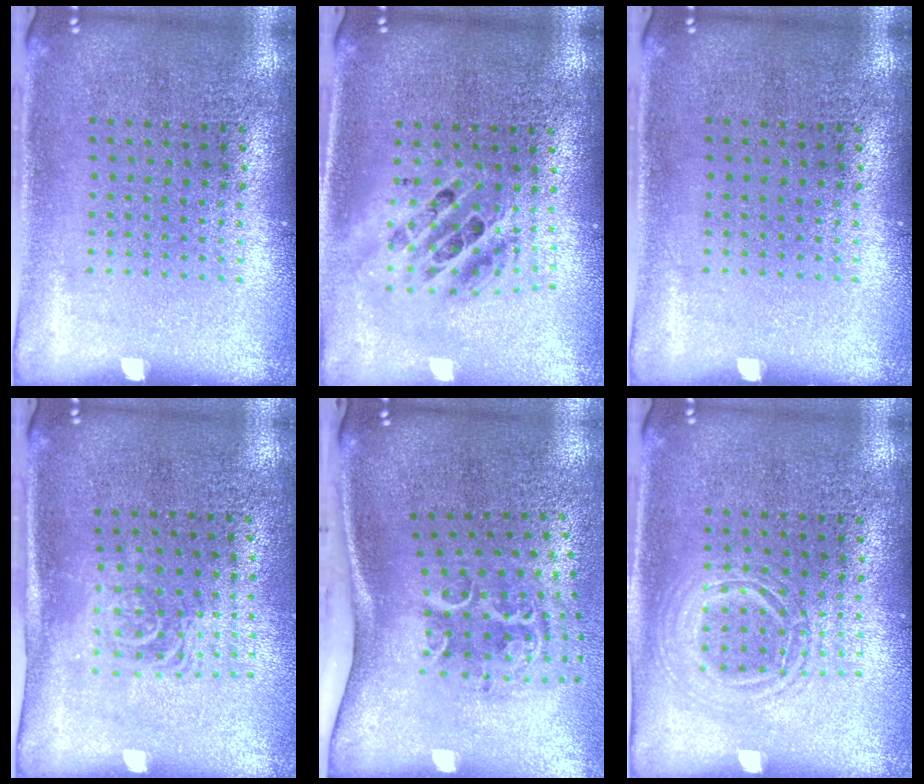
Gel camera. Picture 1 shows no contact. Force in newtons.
{"total": 1.8, "press": 1.5, "slide": 1.1}
{"total": 0.0}
{"total": 1.7, "press": 1.3, "slide": 1.1}
{"total": 2.3, "press": 1.4, "slide": 1.8}
{"total": 1.2, "press": 1.2, "slide": 0.1}